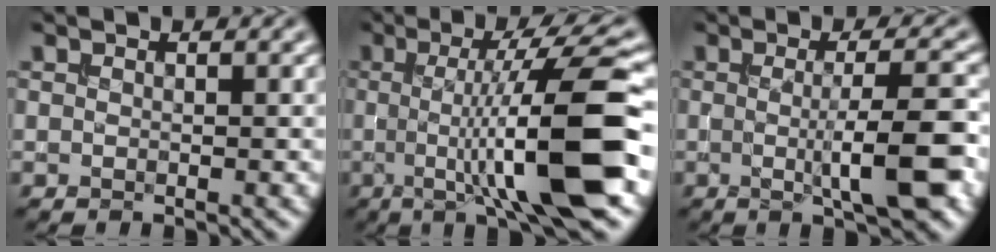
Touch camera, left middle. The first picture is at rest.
{"total": 11.6, "force": [-1.0, 2.2, 11.4], "torque": [-0.151, -0.005, -0.019]}
{"total": 6.8, "force": [-0.7, 1.3, 6.7], "torque": [-0.100, -0.004, -0.009]}